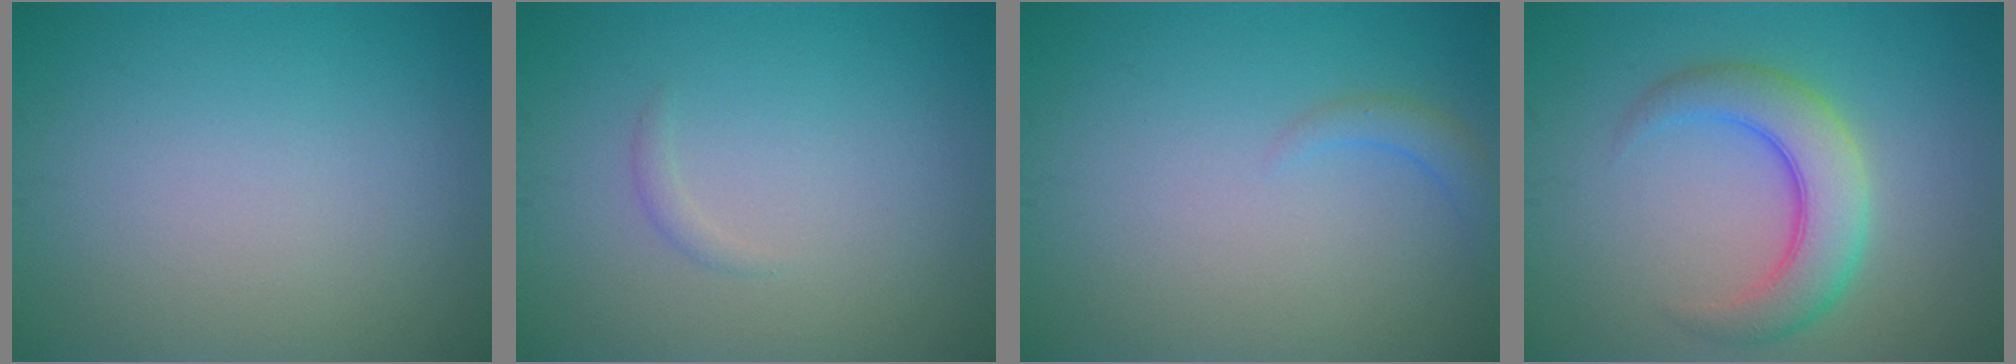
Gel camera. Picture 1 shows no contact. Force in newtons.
{"total": 0.7, "press": 0.7, "slide": 0.1}
{"total": 1.4, "press": 1.4, "slide": 0.2}
{"total": 5.3, "press": 5.3, "slide": 0.1}